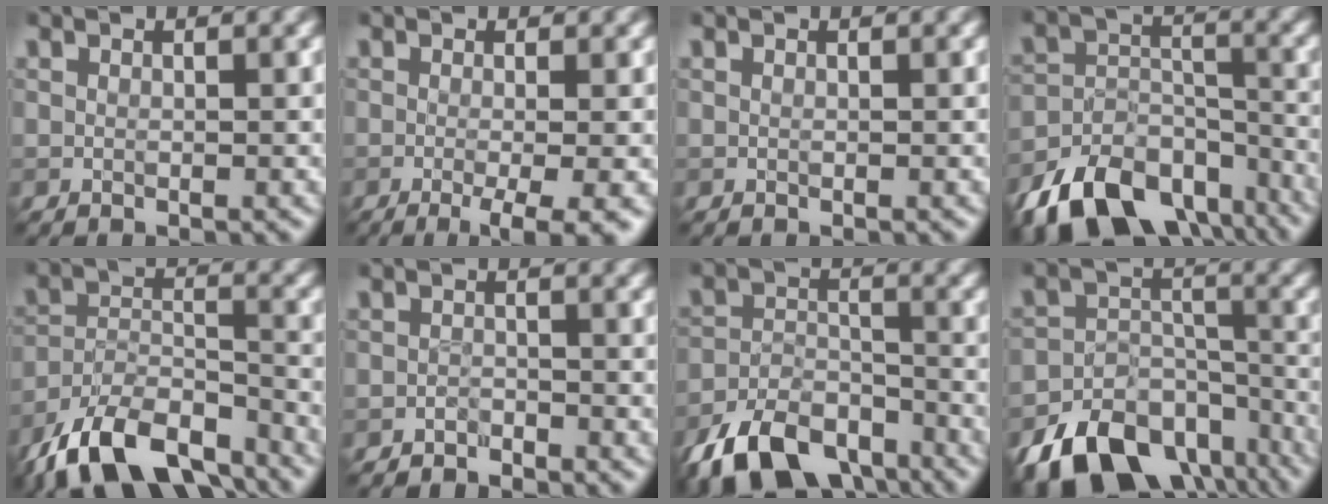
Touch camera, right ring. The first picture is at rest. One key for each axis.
{"total": 4.9, "fx": -1.6, "fy": 1.2, "fz": 4.4, "tx": -0.060, "ty": -0.011, "tz": -0.020}
{"total": 0.0}
{"total": 10.8, "fx": -7.7, "fy": 5.8, "fz": 4.8, "tx": -0.087, "ty": -0.007, "tz": -0.129}
{"total": 11.0, "fx": -8.5, "fy": 4.5, "fz": 5.4, "tx": -0.100, "ty": -0.003, "tz": -0.150}
{"total": 1.3, "fx": -1.2, "fy": 0.4, "fz": 0.2, "tx": 0.000, "ty": 0.001, "tz": -0.022}
{"total": 8.5, "fx": -6.2, "fy": 4.2, "fz": 4.0, "tx": -0.069, "ty": -0.013, "tz": -0.115}
{"total": 13.8, "fx": -10.0, "fy": 7.9, "fz": 5.3, "tx": -0.099, "ty": -0.023, "tz": -0.144}